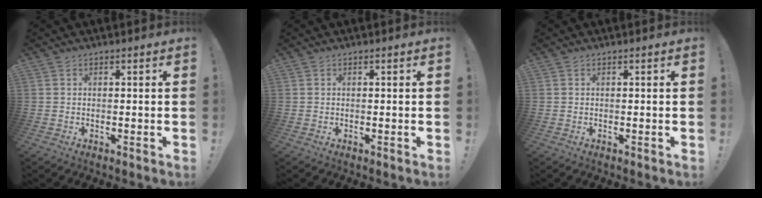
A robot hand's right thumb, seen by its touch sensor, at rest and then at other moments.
{"total": 0.0}
{"total": 0.0}